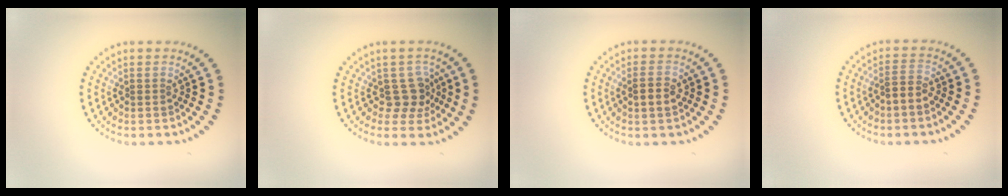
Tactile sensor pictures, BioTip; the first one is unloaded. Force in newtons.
{"total": 2.7, "press": 2.1, "slide": 1.7}
{"total": 1.7, "press": 1.7, "slide": 0.1}
{"total": 1.6, "press": 1.4, "slide": 0.7}